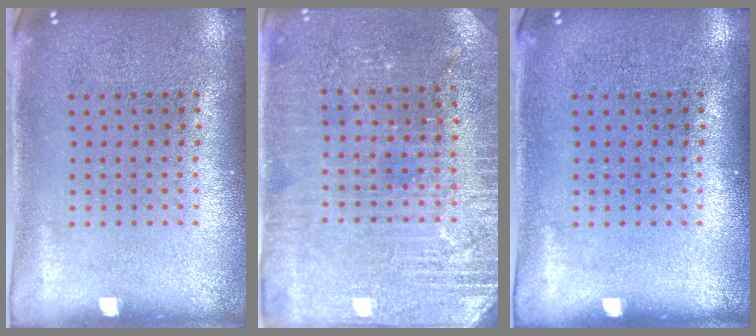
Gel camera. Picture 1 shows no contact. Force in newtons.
{"total": 3.0, "press": 2.9, "slide": 0.5}
{"total": 0.0}